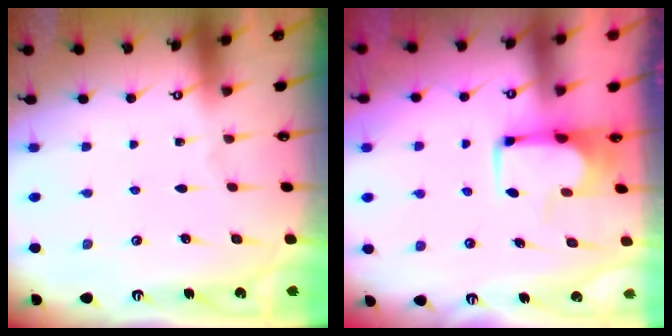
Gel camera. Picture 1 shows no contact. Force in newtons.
{"total": 3.8, "press": 3.7, "slide": 0.4}